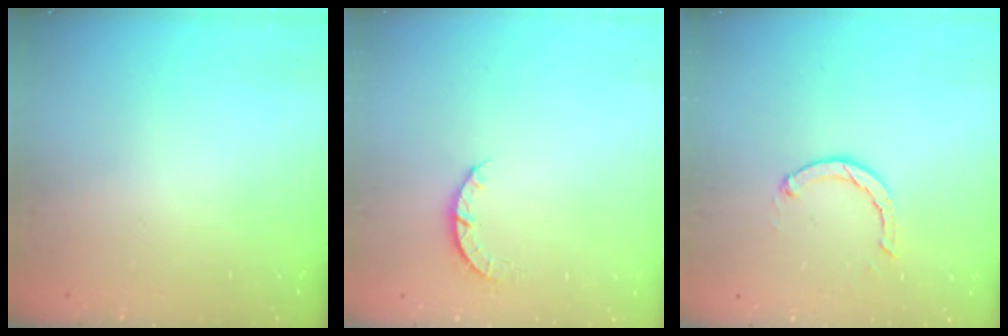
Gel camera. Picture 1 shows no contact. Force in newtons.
{"total": 3.2, "press": 3.2, "slide": 0.4}
{"total": 3.1, "press": 3.1, "slide": 0.3}